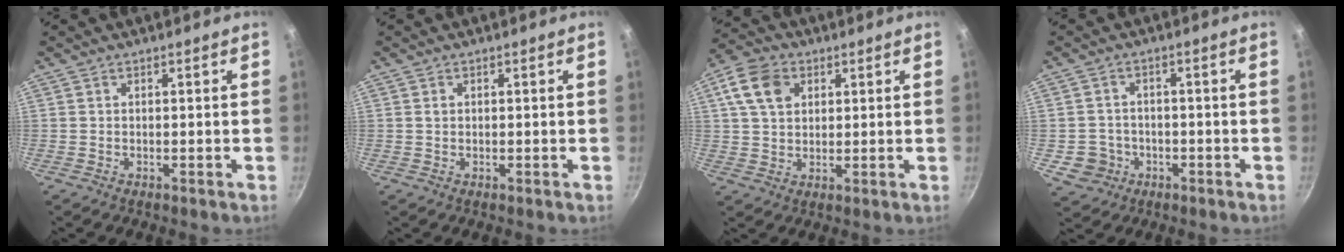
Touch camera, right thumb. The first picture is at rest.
{"total": 0.8, "force": [0.2, 0.7, 0.4], "torque": [-0.006, 0.002, 0.005]}
{"total": 9.3, "force": [3.2, 6.8, 5.5], "torque": [-0.087, 0.004, 0.052]}
{"total": 5.3, "force": [-1.6, 5.0, 1.2], "torque": [-0.002, 0.020, -0.015]}